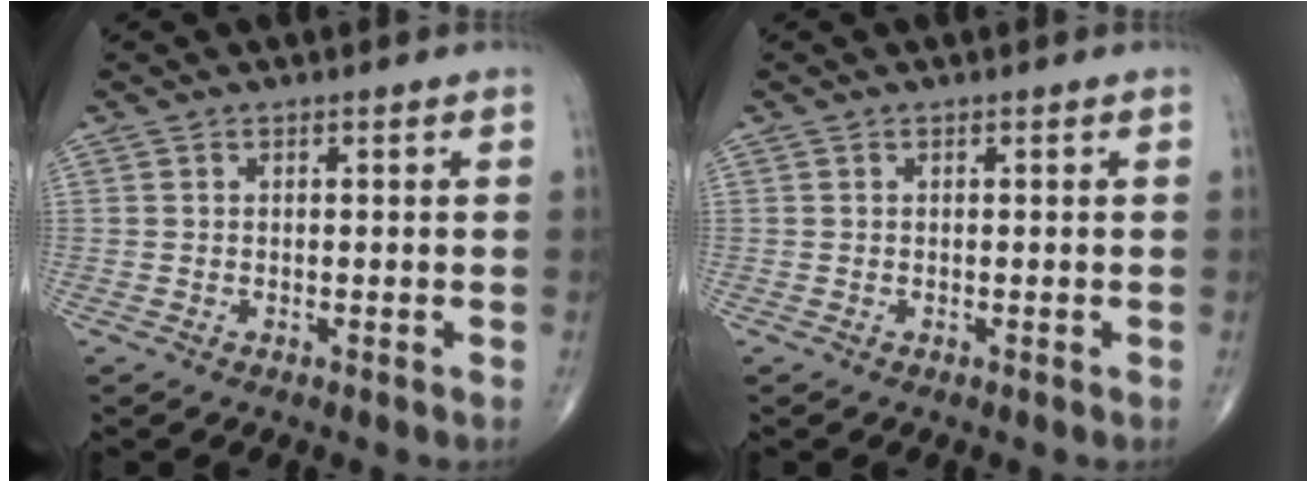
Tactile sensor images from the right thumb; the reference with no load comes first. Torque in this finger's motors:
{"motor_torque": [0.00, 0.00, 0.00, -0.01, 0.00]}